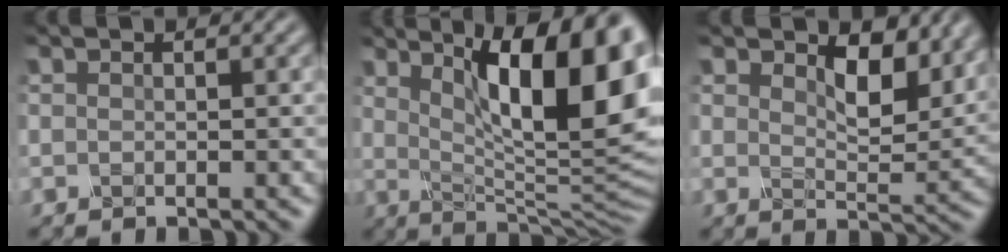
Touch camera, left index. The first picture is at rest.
{"total": 14.6, "force": [5.0, 4.6, 12.9], "torque": [-0.167, -0.006, 0.082]}
{"total": 5.7, "force": [3.2, 2.7, 3.9], "torque": [-0.064, -0.010, 0.042]}